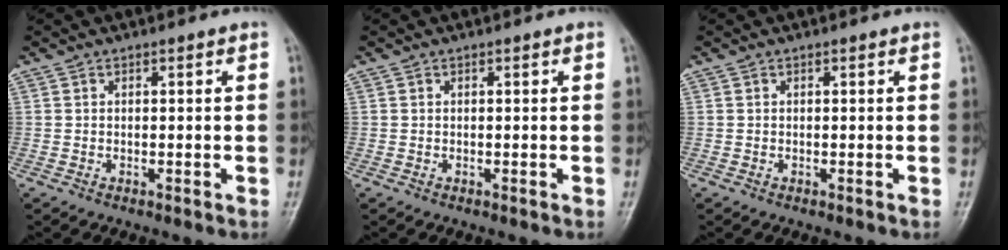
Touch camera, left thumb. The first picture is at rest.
{"total": 0.0}
{"total": 0.0}